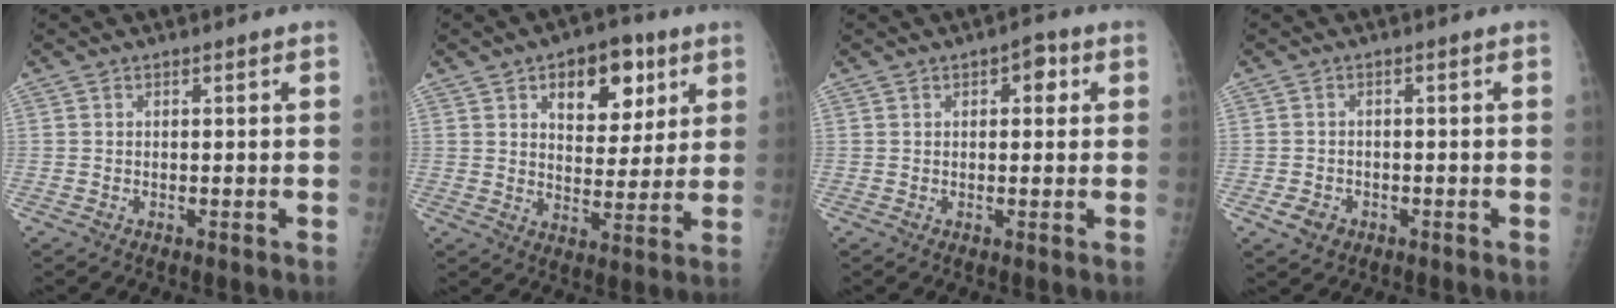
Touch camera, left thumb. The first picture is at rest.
{"total": 12.5, "force": [5.8, 7.5, 8.1], "torque": [-0.070, -0.020, 0.086]}
{"total": 3.5, "force": [1.2, 2.1, 2.6], "torque": [-0.015, 0.003, 0.010]}
{"total": 3.3, "force": [-1.6, 2.5, 1.4], "torque": [-0.019, 0.008, -0.020]}